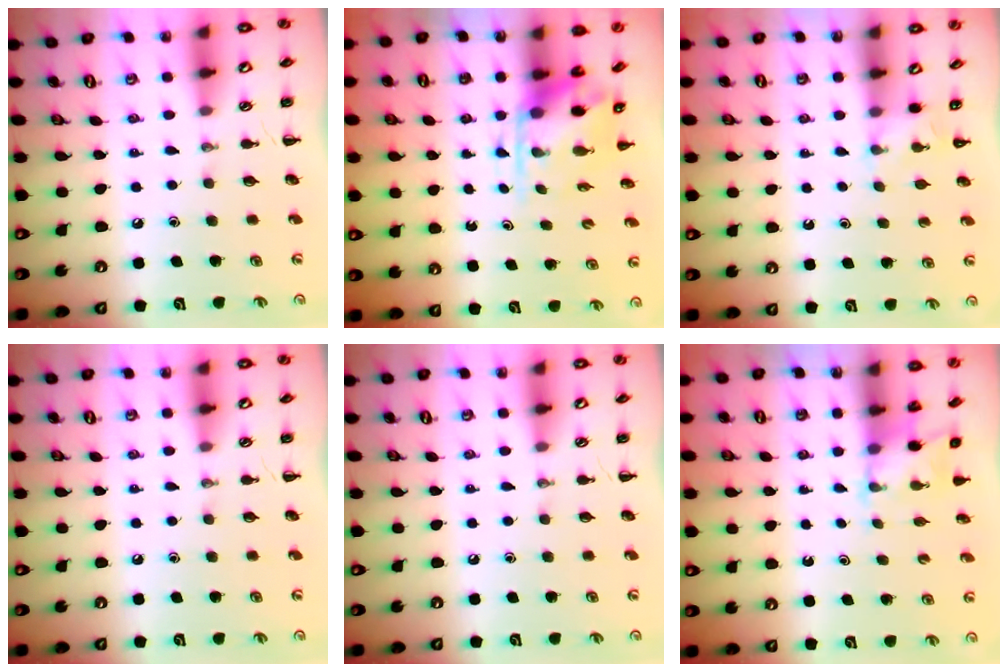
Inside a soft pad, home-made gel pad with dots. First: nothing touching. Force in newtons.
{"total": 3.9, "press": 3.9, "slide": 0.6}
{"total": 3.0, "press": 2.8, "slide": 1.1}
{"total": 0.0}
{"total": 0.0}
{"total": 2.3, "press": 2.2, "slide": 0.7}